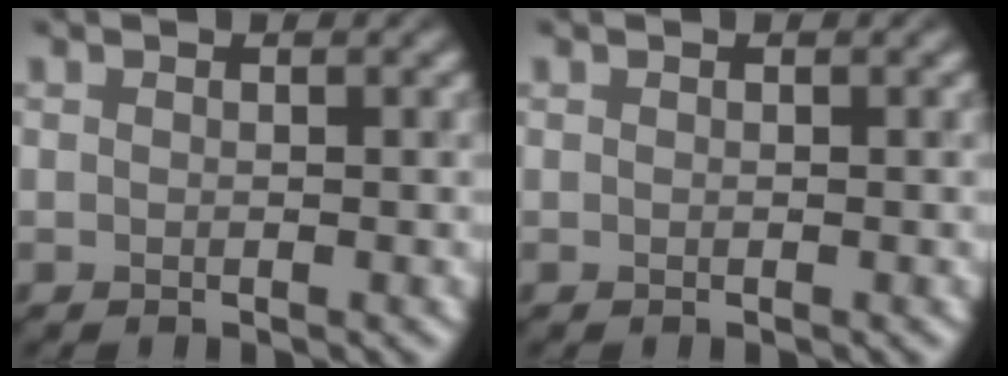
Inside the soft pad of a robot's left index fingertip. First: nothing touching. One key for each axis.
{"total": 0.0}